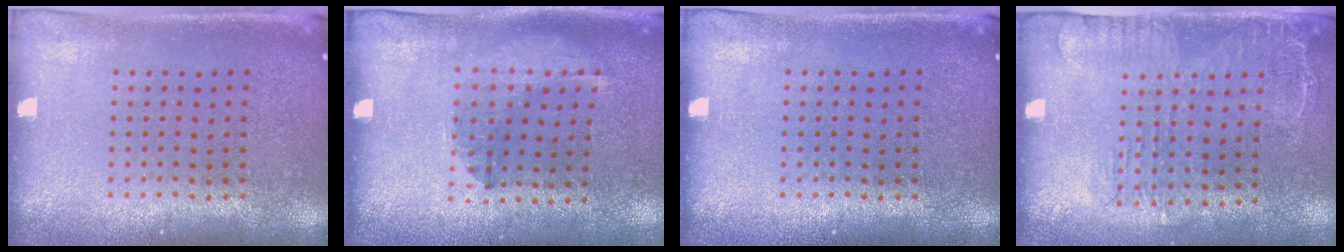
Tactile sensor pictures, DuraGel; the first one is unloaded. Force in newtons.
{"total": 1.3, "press": 0.8, "slide": 1.0}
{"total": 0.0}
{"total": 1.6, "press": 1.2, "slide": 1.0}